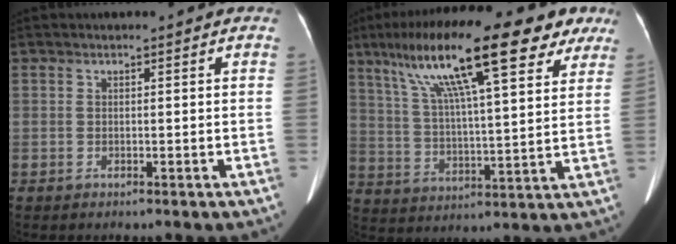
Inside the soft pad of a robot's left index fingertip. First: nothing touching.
{"total": 22.2, "force": [13.2, 4.6, 17.2], "torque": [-0.295, 0.054, 0.211]}